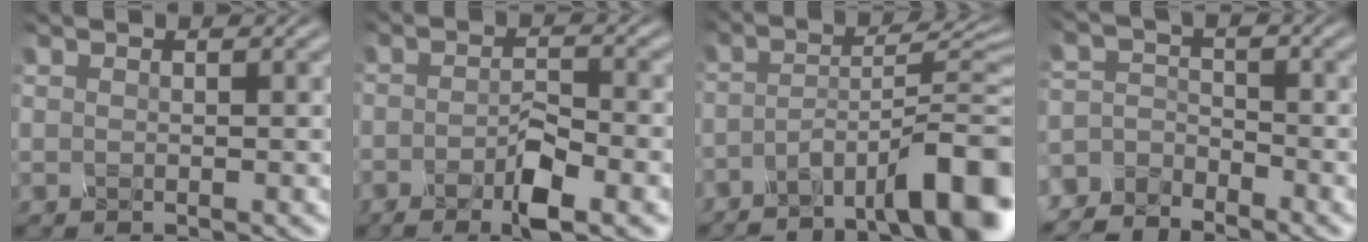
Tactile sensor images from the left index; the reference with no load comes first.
{"total": 4.2, "force": [-3.0, 0.2, 2.9], "torque": [-0.068, -0.003, -0.030]}
{"total": 9.3, "force": [-6.1, 1.2, 6.9], "torque": [-0.106, 0.015, -0.084]}
{"total": 4.9, "force": [-4.8, 0.2, -0.8], "torque": [-0.002, 0.000, -0.078]}